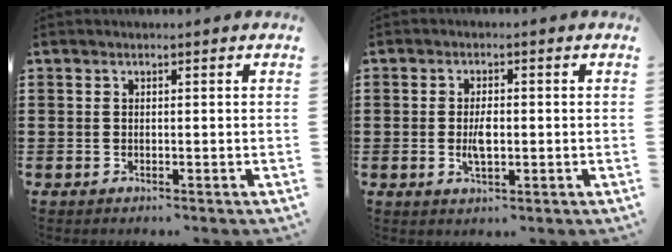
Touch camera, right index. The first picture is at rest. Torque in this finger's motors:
{"motor_torque": [2.14, 0.00, 0.39, 0.10]}